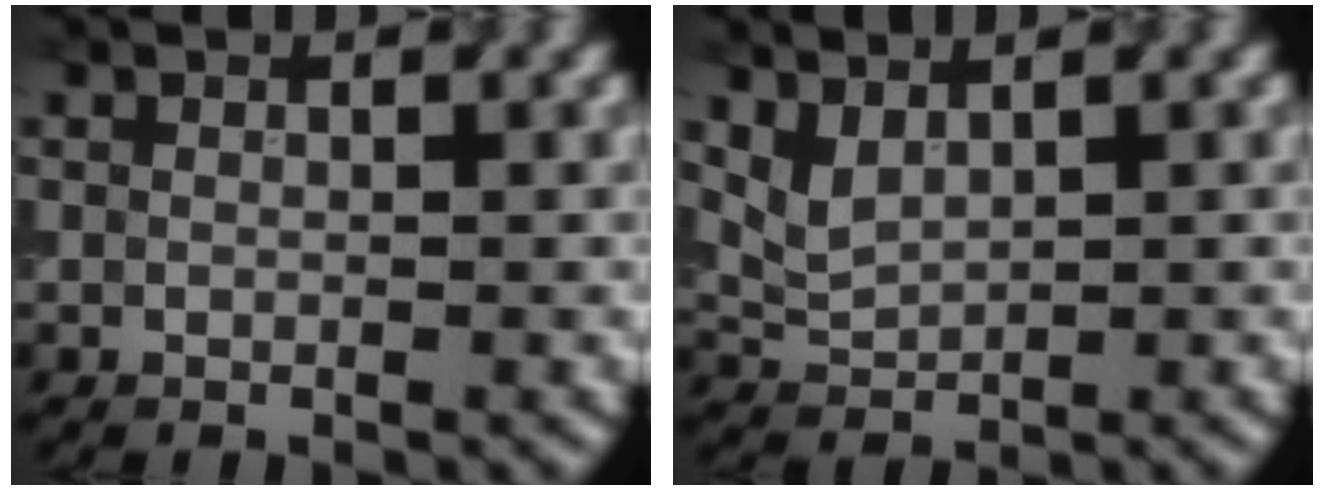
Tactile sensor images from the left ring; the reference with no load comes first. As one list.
[{"total": 2.1, "force": [1.4, 1.0, 1.2], "torque": [-0.033, -0.005, 0.034]}]